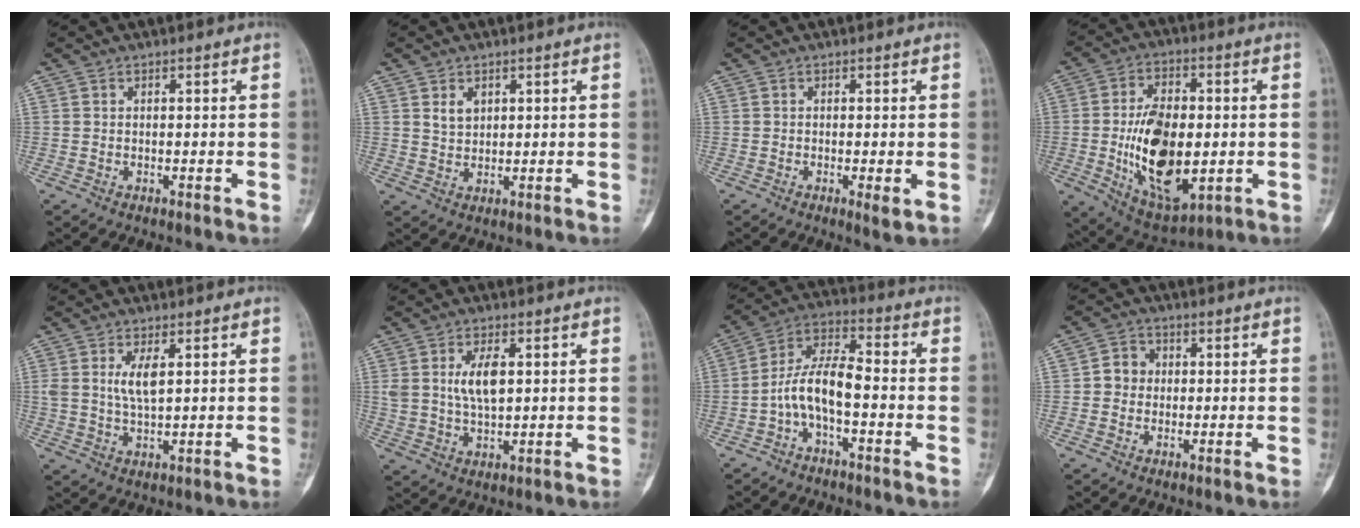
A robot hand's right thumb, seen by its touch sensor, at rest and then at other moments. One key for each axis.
{"total": 3.1, "fx": 1.4, "fy": 2.1, "fz": 1.7, "tx": -0.019, "ty": -0.009, "tz": 0.029}
{"total": 2.3, "fx": -0.5, "fy": 0.5, "fz": 2.2, "tx": -0.038, "ty": -0.008, "tz": -0.009}
{"total": 18.8, "fx": -2.0, "fy": 10.4, "fz": 15.6, "tx": -0.244, "ty": -0.003, "tz": -0.015}
{"total": 4.7, "fx": 1.5, "fy": 1.7, "fz": 4.1, "tx": -0.081, "ty": -0.010, "tz": 0.034}
{"total": 6.9, "fx": 1.7, "fy": 3.4, "fz": 5.8, "tx": -0.106, "ty": -0.008, "tz": 0.038}
{"total": 9.2, "fx": -2.8, "fy": 3.9, "fz": 7.9, "tx": -0.152, "ty": 0.051, "tz": -0.061}
{"total": 4.0, "fx": 0.1, "fy": 3.7, "fz": 1.5, "tx": -0.005, "ty": 0.009, "tz": -0.007}